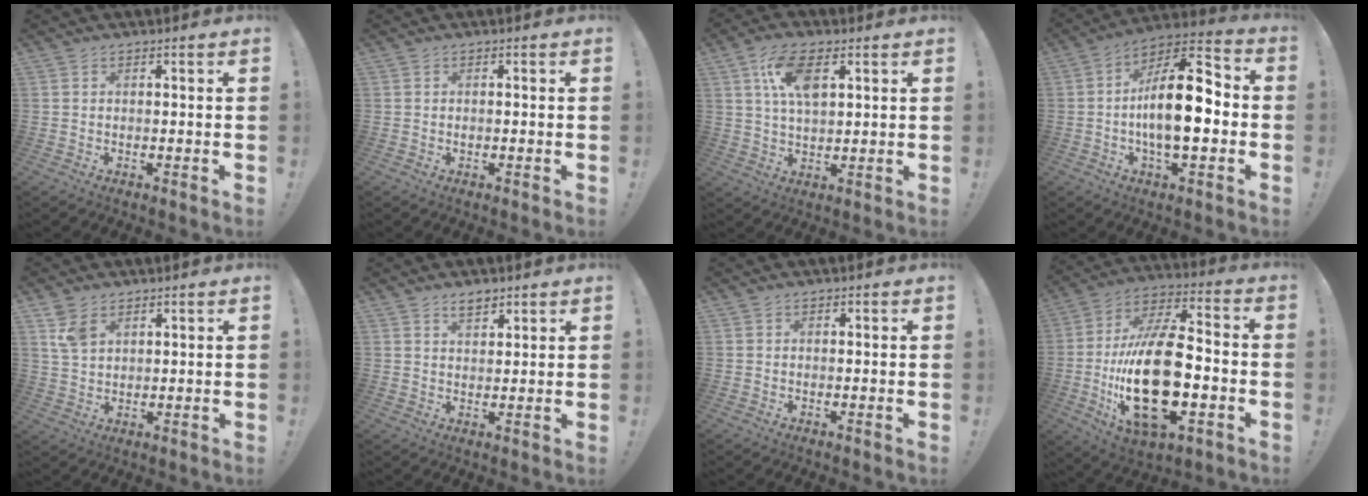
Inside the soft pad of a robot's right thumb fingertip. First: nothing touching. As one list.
[{"total": 0.0}, {"total": 10.8, "force": [4.1, 5.3, 8.5], "torque": [-0.146, 0.005, 0.075]}, {"total": 17.8, "force": [-1.8, 7.6, 16.0], "torque": [-0.264, 0.006, -0.036]}, {"total": 5.5, "force": [3.3, 3.2, 3.0], "torque": [-0.054, -0.011, 0.064]}, {"total": 3.9, "force": [2.9, 2.0, 1.8], "torque": [-0.025, -0.012, 0.052]}, {"total": 0.0}, {"total": 27.1, "force": [-5.3, 13.0, 23.2], "torque": [-0.450, 0.020, -0.086]}]